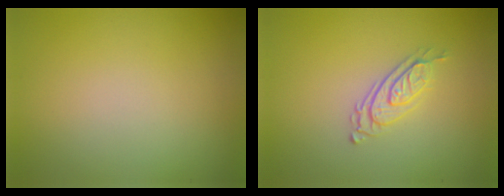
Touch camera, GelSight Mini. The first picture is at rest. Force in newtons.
{"total": 2.8, "press": 2.0, "slide": 2.0}